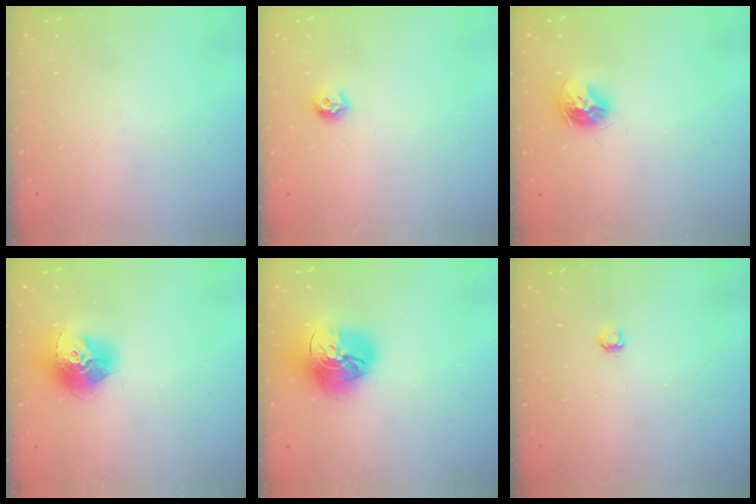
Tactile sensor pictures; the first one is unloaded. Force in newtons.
{"total": 7.2, "press": 7.2, "slide": 1.0}
{"total": 8.9, "press": 8.8, "slide": 1.2}
{"total": 14.4, "press": 14.3, "slide": 1.3}
{"total": 17.7, "press": 17.6, "slide": 1.8}
{"total": 2.8, "press": 2.8, "slide": 0.3}